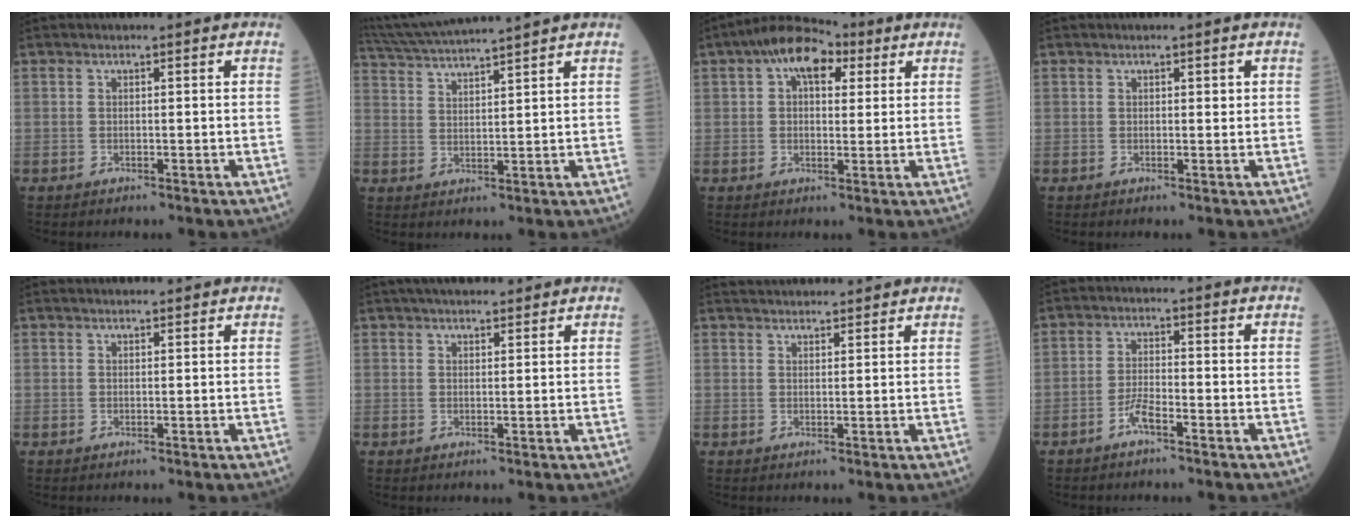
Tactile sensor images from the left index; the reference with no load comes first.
{"total": 11.8, "force": [10.7, -1.4, 4.8], "torque": [-0.097, 0.020, 0.176]}
{"total": 8.2, "force": [3.8, 4.1, 6.0], "torque": [-0.102, 0.039, 0.056]}
{"total": 0.6, "force": [0.2, 0.3, 0.5], "torque": [-0.004, 0.001, 0.002]}
{"total": 4.4, "force": [4.2, 0.4, 1.2], "torque": [-0.013, 0.025, 0.053]}
{"total": 7.4, "force": [6.5, 1.5, 3.4], "torque": [-0.048, 0.028, 0.097]}
{"total": 8.5, "force": [8.1, 1.0, 2.3], "torque": [-0.034, 0.031, 0.111]}
{"total": 2.8, "force": [-1.9, 0.3, 2.1], "torque": [-0.045, -0.001, -0.039]}